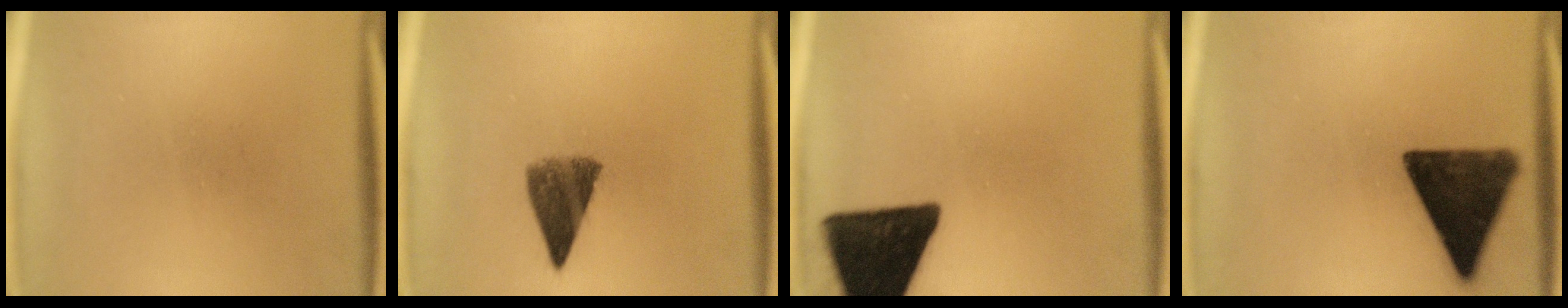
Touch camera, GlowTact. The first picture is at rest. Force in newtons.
{"total": 6.7}
{"total": 16.7}
{"total": 14.6}